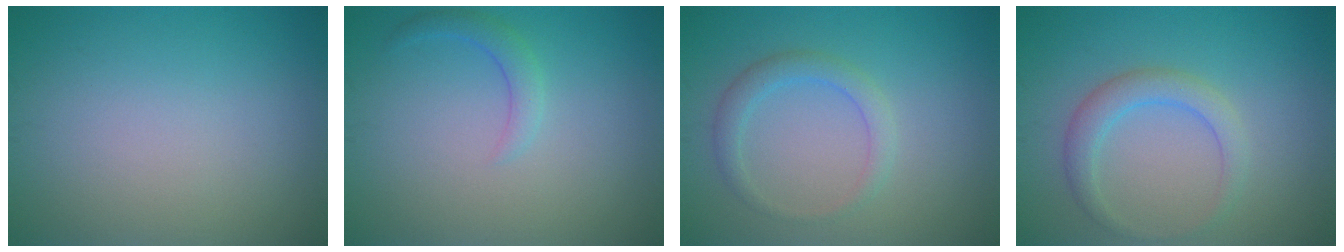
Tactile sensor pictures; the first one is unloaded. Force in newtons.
{"total": 1.6, "press": 1.6, "slide": 0.2}
{"total": 2.2, "press": 2.2, "slide": 0.1}
{"total": 2.8, "press": 2.8, "slide": 0.0}